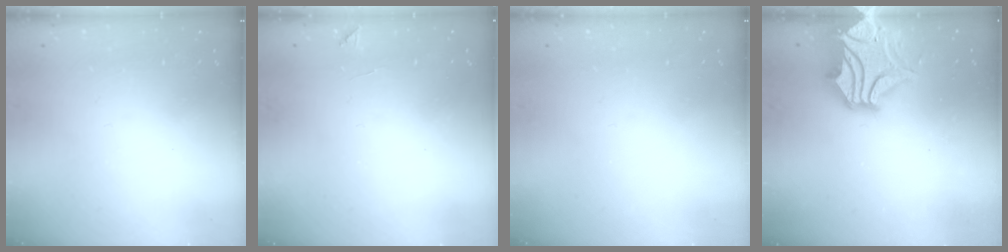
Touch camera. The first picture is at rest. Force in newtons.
{"total": 5.6, "press": 5.5, "slide": 0.5}
{"total": 0.0}
{"total": 8.9, "press": 8.6, "slide": 2.0}